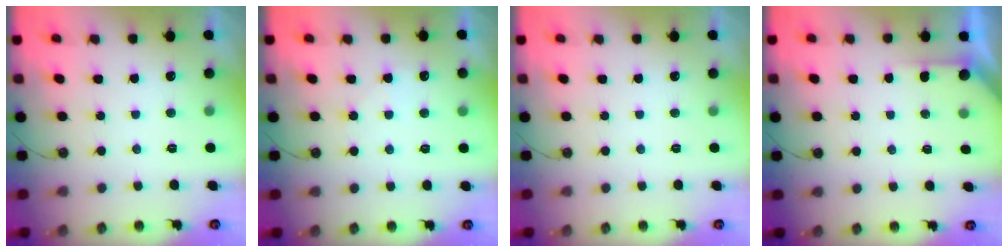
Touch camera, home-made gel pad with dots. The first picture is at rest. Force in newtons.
{"total": 3.8, "press": 3.7, "slide": 0.5}
{"total": 0.0}
{"total": 2.9, "press": 2.9, "slide": 0.2}